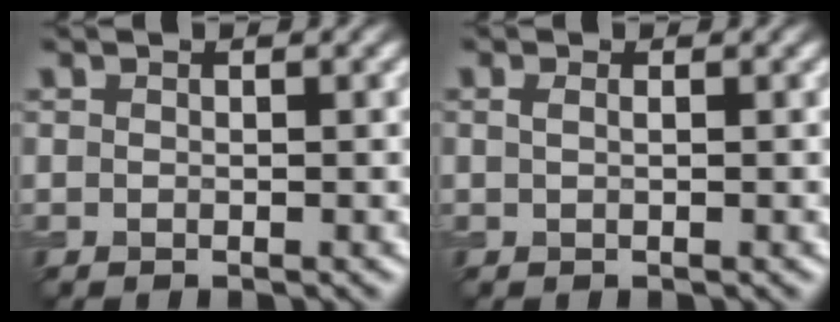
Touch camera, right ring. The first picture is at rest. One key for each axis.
{"total": 0.8, "fx": 0.4, "fy": 0.3, "fz": 0.6, "tx": -0.011, "ty": -0.004, "tz": 0.004}